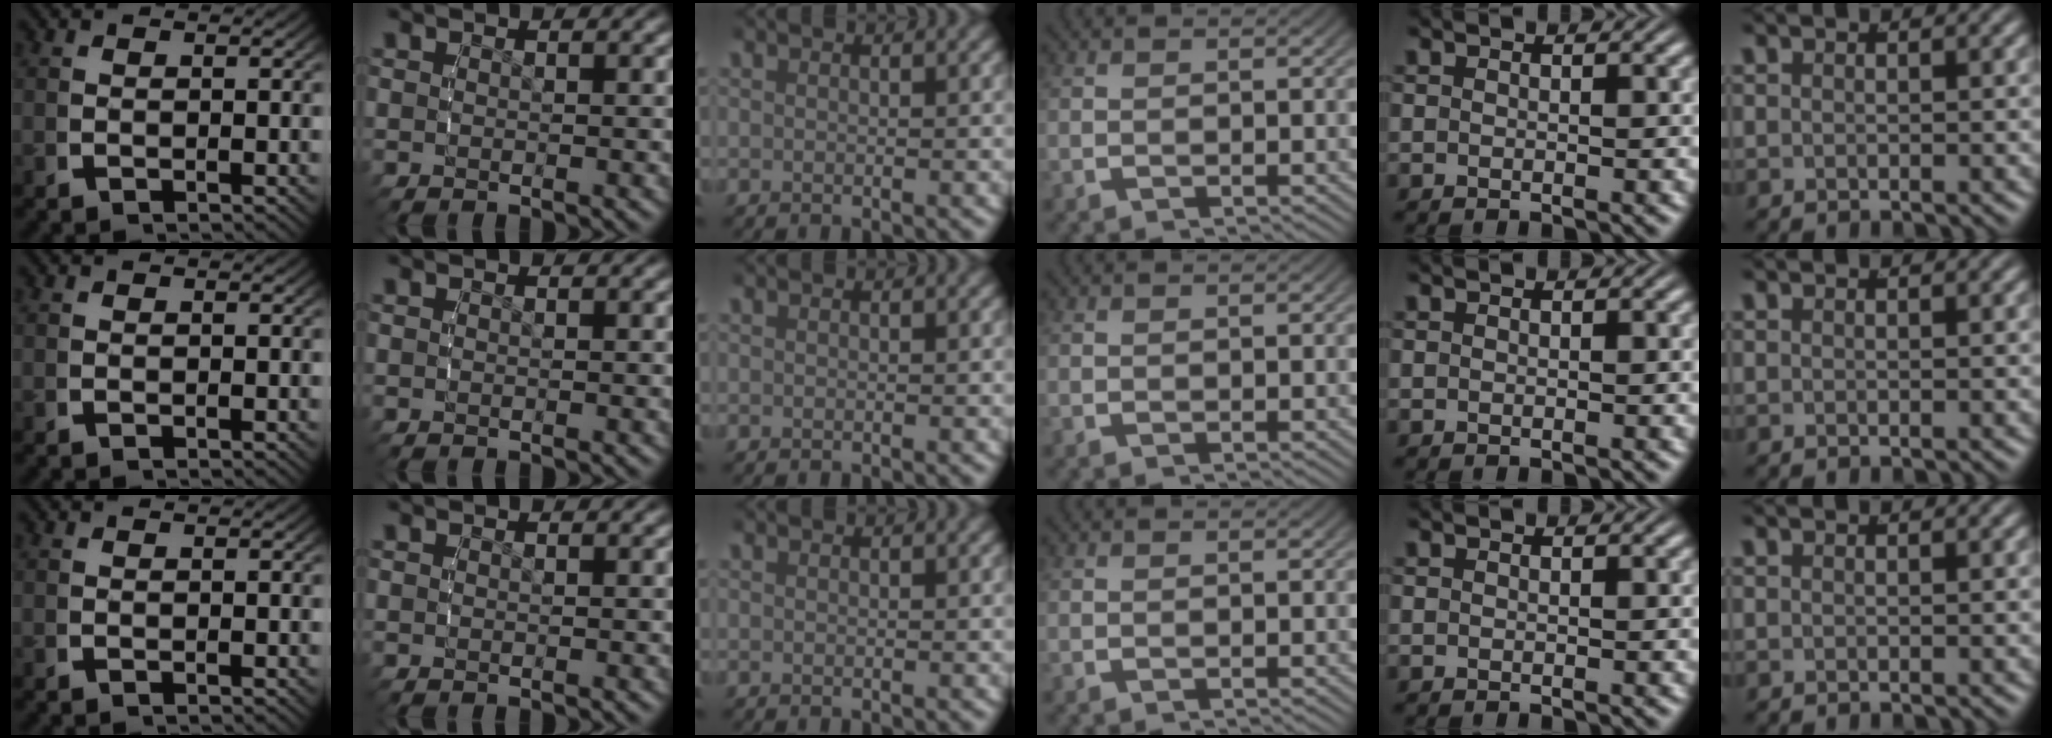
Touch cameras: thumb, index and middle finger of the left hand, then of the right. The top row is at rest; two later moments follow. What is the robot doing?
{"motion": "reach", "object": "napkin"}